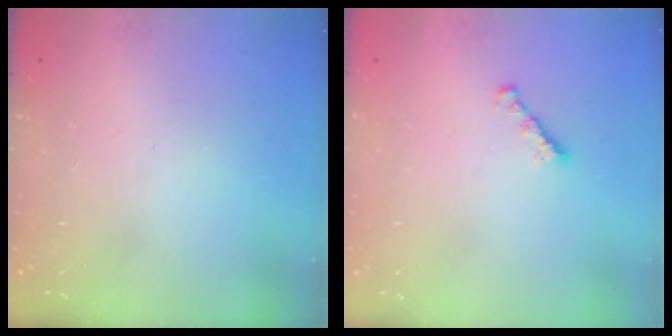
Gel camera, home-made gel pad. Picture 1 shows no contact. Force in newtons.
{"total": 1.7, "press": 1.6, "slide": 0.5}